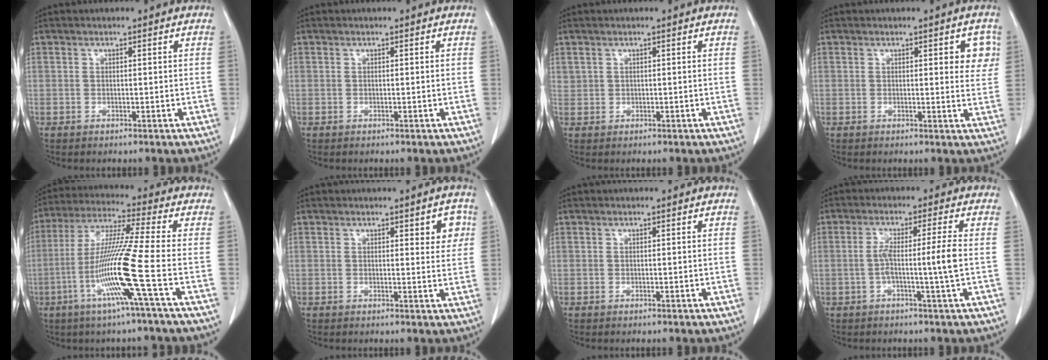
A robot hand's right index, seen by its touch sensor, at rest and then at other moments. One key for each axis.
{"total": 0.0}
{"total": 0.9, "fx": 0.6, "fy": 0.6, "fz": 0.0, "tx": 0.010, "ty": 0.008, "tz": 0.012}
{"total": 4.1, "fx": 1.5, "fy": 1.5, "fz": 3.5, "tx": -0.032, "ty": -0.001, "tz": 0.011}
{"total": 13.2, "fx": -4.2, "fy": -2.4, "fz": 12.2, "tx": -0.246, "ty": -0.015, "tz": -0.087}
{"total": 3.5, "fx": 1.4, "fy": 1.3, "fz": 3.0, "tx": -0.030, "ty": 0.000, "tz": 0.014}
{"total": 0.0}
{"total": 5.6, "fx": -0.8, "fy": -1.2, "fz": 5.4, "tx": -0.096, "ty": 0.006, "tz": -0.010}